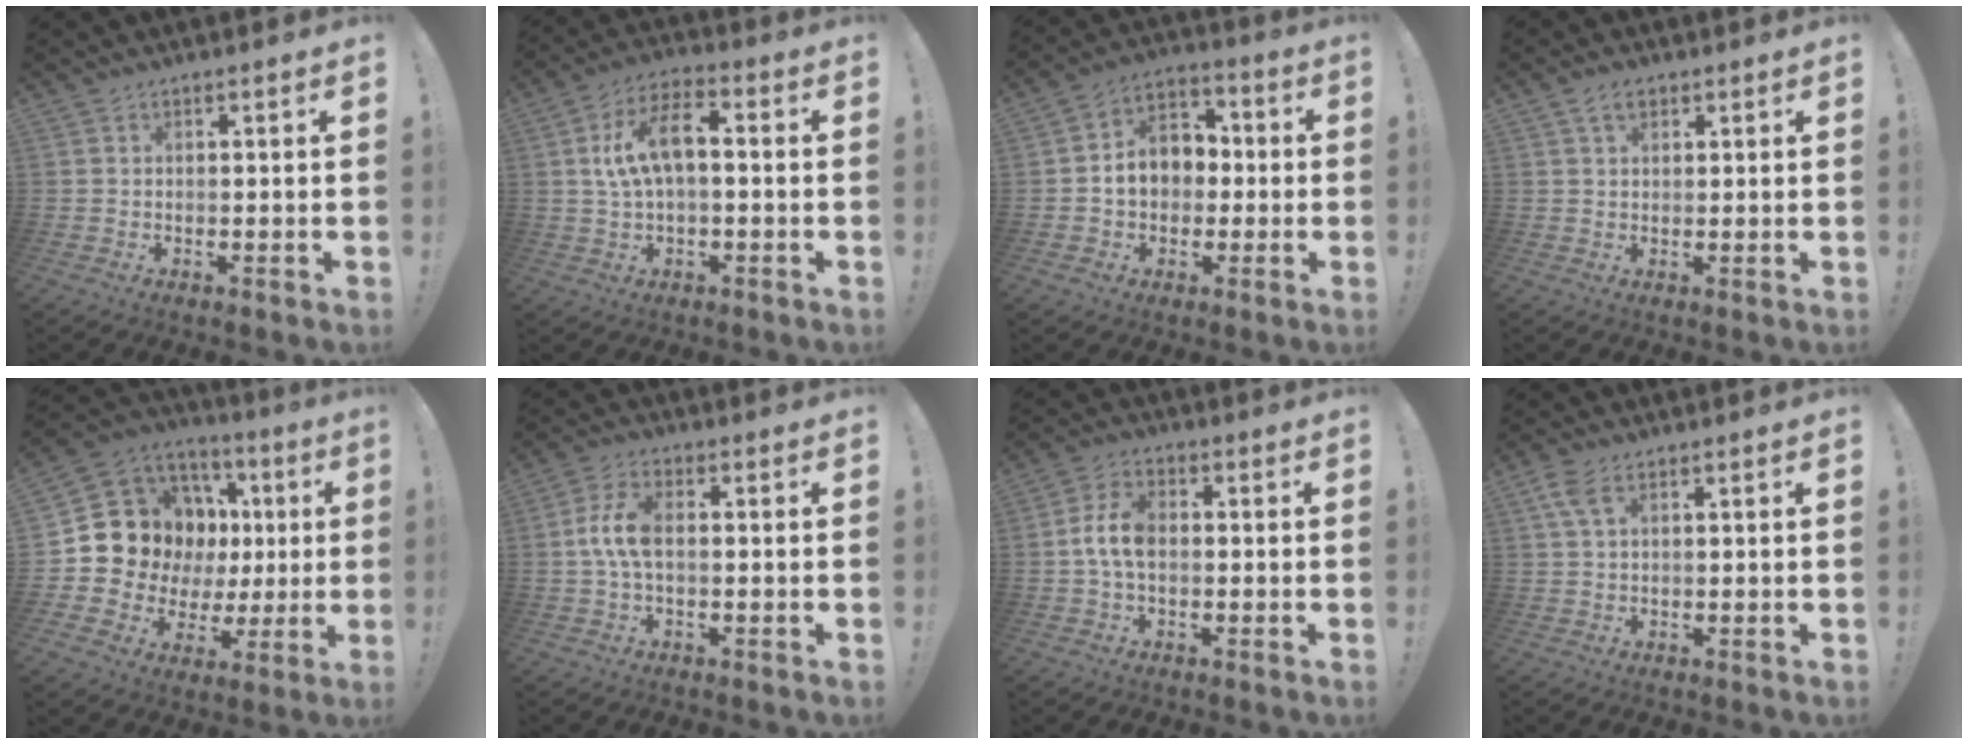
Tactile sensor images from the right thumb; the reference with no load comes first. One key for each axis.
{"total": 11.4, "fx": 1.3, "fy": 5.6, "fz": 9.8, "tx": -0.170, "ty": 0.009, "tz": 0.024}
{"total": 11.1, "fx": 0.1, "fy": 9.1, "fz": 6.3, "tx": -0.094, "ty": 0.012, "tz": 0.010}
{"total": 3.1, "fx": 1.8, "fy": 1.9, "fz": 1.8, "tx": -0.030, "ty": 0.001, "tz": 0.032}
{"total": 12.5, "fx": 3.3, "fy": 11.3, "fz": 4.3, "tx": -0.061, "ty": -0.034, "tz": 0.089}
{"total": 8.0, "fx": 0.0, "fy": 3.9, "fz": 7.0, "tx": -0.154, "ty": 0.004, "tz": 0.003}
{"total": 7.8, "fx": -0.4, "fy": 4.5, "fz": 6.3, "tx": -0.134, "ty": 0.012, "tz": -0.004}
{"total": 4.6, "fx": 1.9, "fy": 2.2, "fz": 3.6, "tx": -0.081, "ty": 0.007, "tz": 0.038}